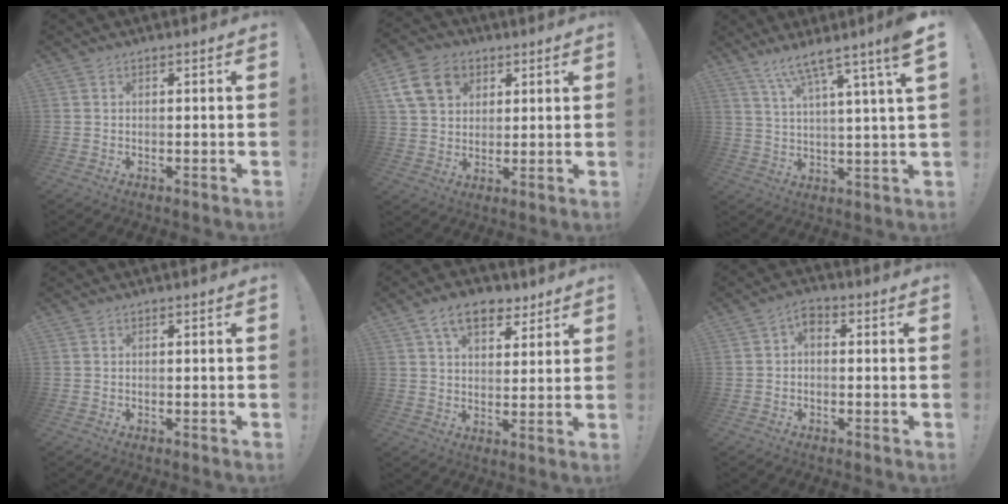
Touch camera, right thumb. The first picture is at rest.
{"total": 14.2, "force": [5.5, 11.0, 7.1], "torque": [-0.110, -0.019, 0.111]}
{"total": 9.6, "force": [6.2, -0.4, 7.4], "torque": [-0.130, -0.038, 0.093]}
{"total": 0.0}
{"total": 11.1, "force": [6.3, 6.5, 6.4], "torque": [-0.098, -0.016, 0.117]}
{"total": 3.1, "force": [-0.6, 1.9, 2.3], "torque": [-0.038, 0.004, -0.011]}